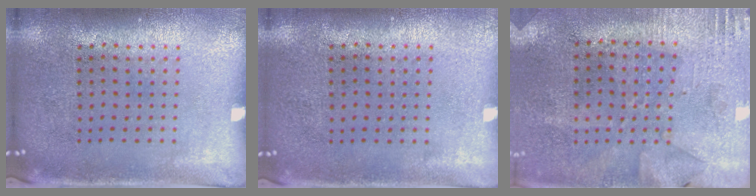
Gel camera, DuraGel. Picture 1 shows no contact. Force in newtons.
{"total": 0.0}
{"total": 2.7, "press": 2.3, "slide": 1.5}